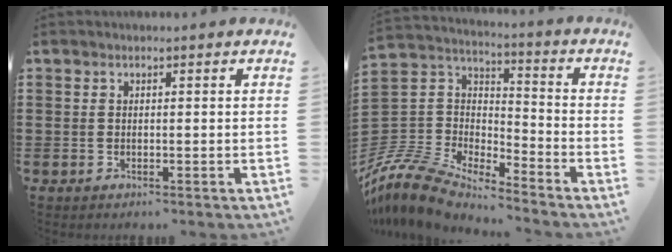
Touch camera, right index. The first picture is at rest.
{"total": 9.0, "force": [-8.3, 2.5, 2.3], "torque": [-0.090, -0.003, -0.177]}